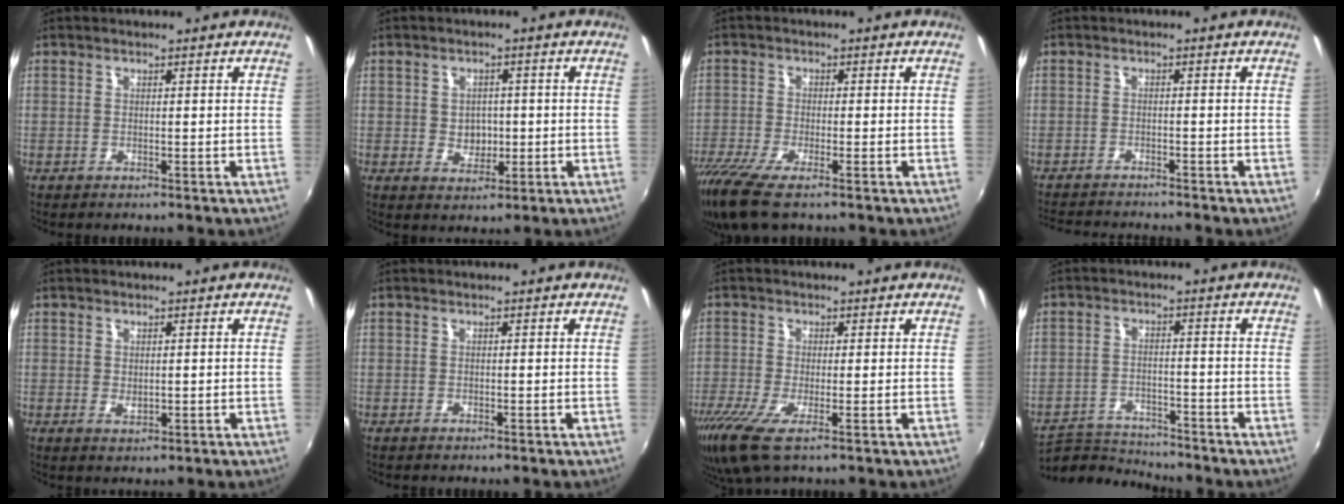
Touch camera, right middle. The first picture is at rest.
{"total": 4.2, "force": [-0.3, 3.6, 2.2], "torque": [-0.035, 0.002, -0.002]}
{"total": 10.4, "force": [-7.2, 2.4, 7.1], "torque": [-0.166, -0.045, -0.136]}
{"total": 7.0, "force": [-6.6, 0.4, 2.3], "torque": [-0.058, -0.015, -0.107]}
{"total": 1.4, "force": [0.2, 1.0, 1.0], "torque": [-0.015, -0.001, 0.004]}
{"total": 0.0}
{"total": 7.2, "force": [-3.6, 1.3, 6.1], "torque": [-0.137, -0.028, -0.069]}
{"total": 7.7, "force": [-7.6, 1.3, 0.4], "torque": [-0.032, 0.008, -0.134]}